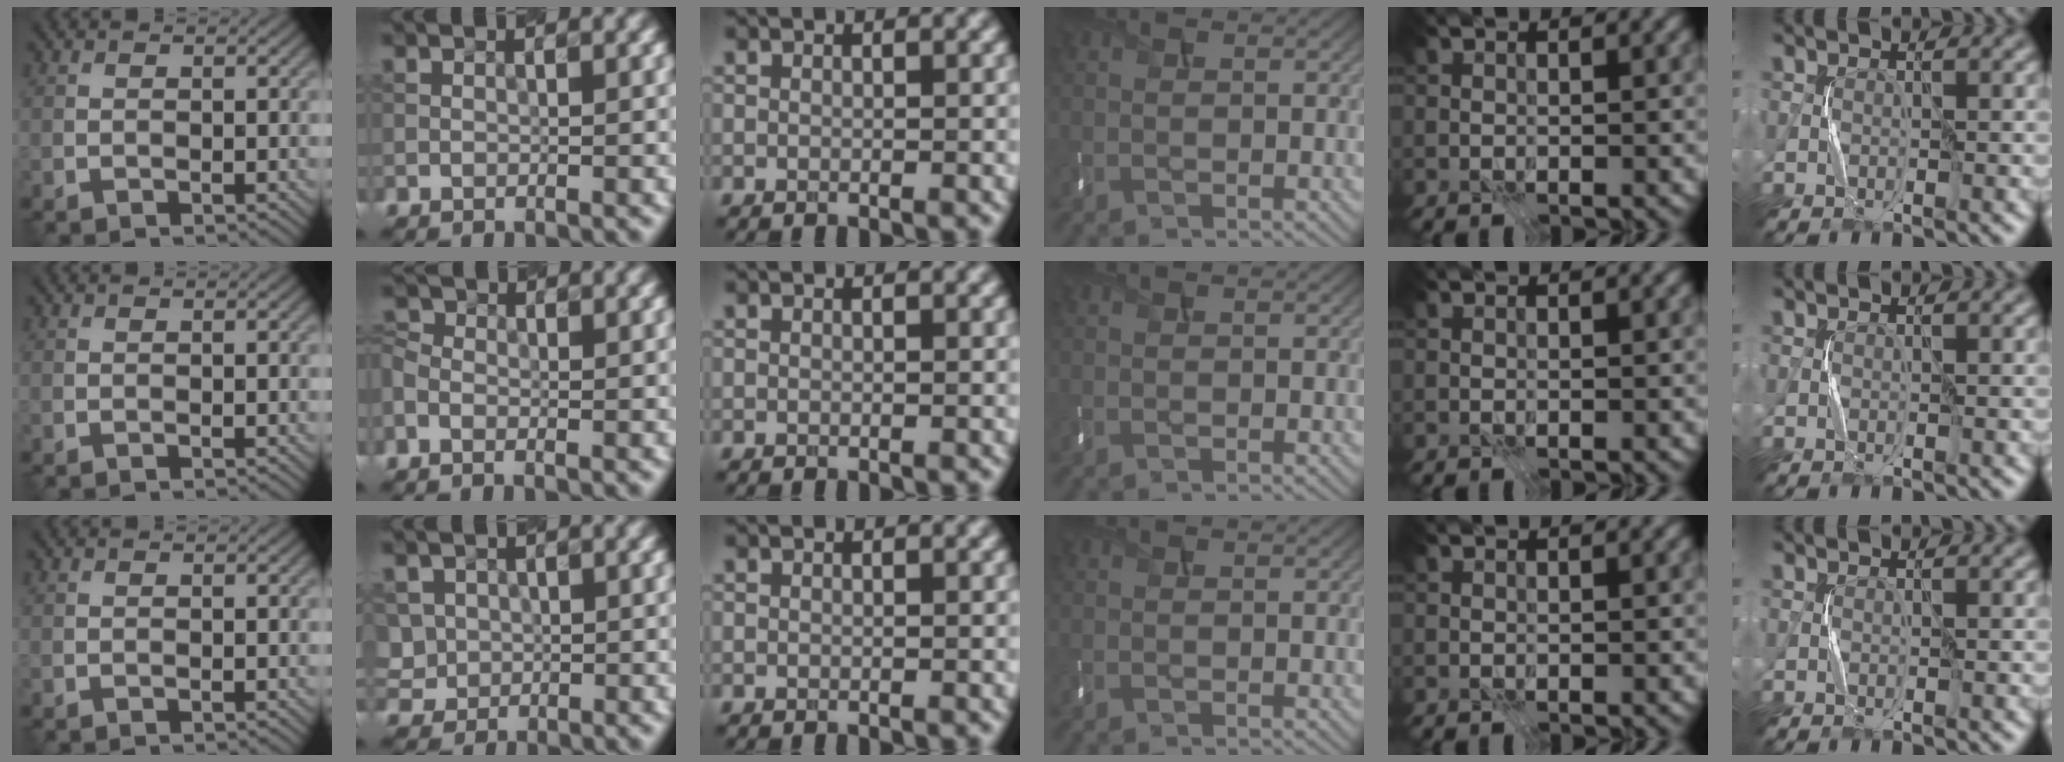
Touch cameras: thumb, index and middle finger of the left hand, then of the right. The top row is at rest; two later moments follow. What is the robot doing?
{"motion": "press", "object": "mouse"}